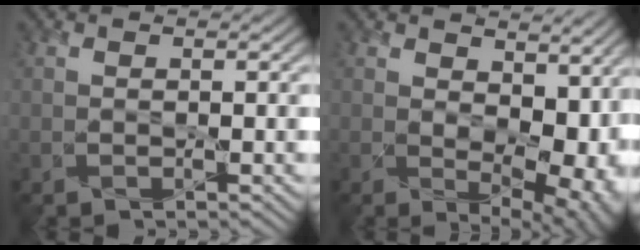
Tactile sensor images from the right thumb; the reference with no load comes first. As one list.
[{"total": 12.7, "force": [1.6, 8.2, 9.5], "torque": [-0.109, -0.021, 0.077]}]